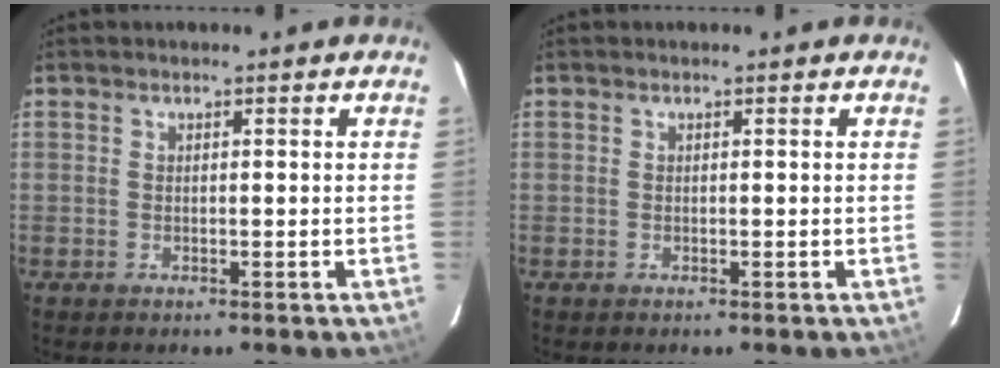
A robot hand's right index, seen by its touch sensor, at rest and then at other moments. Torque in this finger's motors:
{"motor_torque": [0.00, 0.00, 0.00, 0.00]}